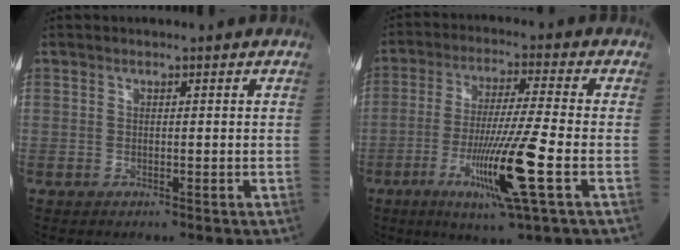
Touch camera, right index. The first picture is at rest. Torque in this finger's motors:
{"motor_torque": [1.77, -0.37, 0.93, 0.21]}